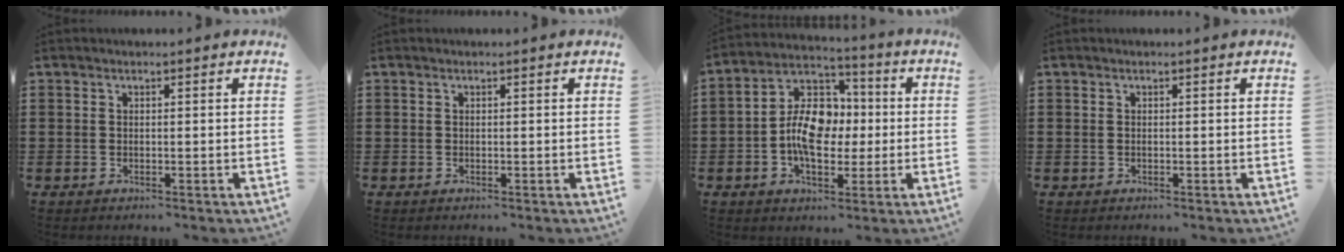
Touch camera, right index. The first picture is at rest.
{"total": 0.0}
{"total": 10.5, "force": [-0.8, 6.8, 7.9], "torque": [-0.161, 0.009, -0.022]}
{"total": 0.0}